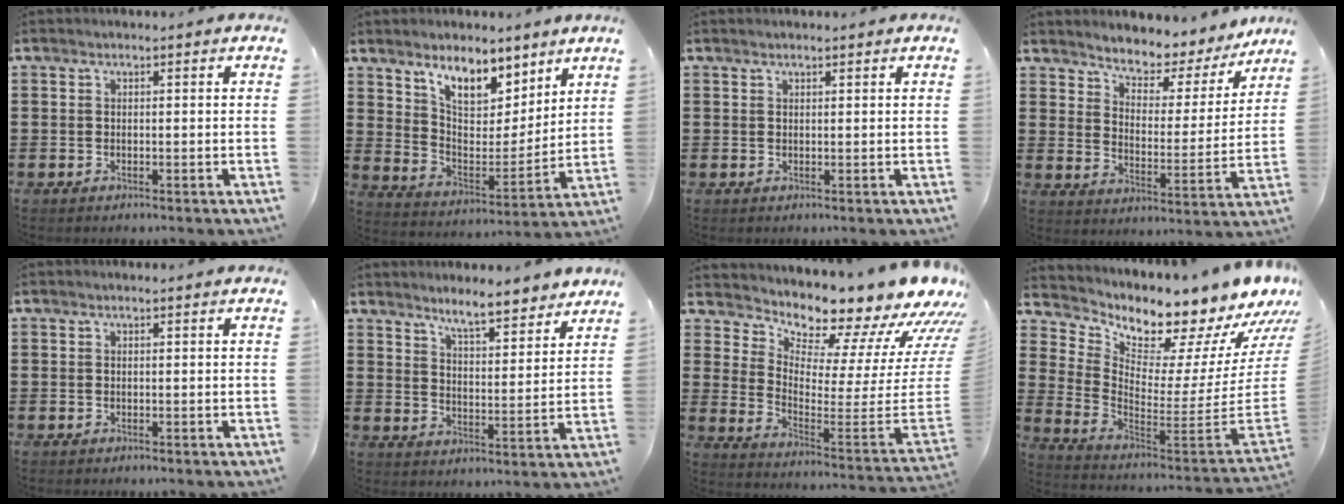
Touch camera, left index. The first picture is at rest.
{"total": 8.9, "force": [7.2, 3.7, 3.7], "torque": [-0.082, -0.035, 0.130]}
{"total": 0.7, "force": [0.6, 0.1, 0.2], "torque": [-0.006, 0.001, 0.012]}
{"total": 4.5, "force": [4.3, 1.3, 0.5], "torque": [-0.031, -0.041, 0.065]}
{"total": 0.0}
{"total": 6.0, "force": [5.6, 0.5, 2.1], "torque": [-0.053, -0.027, 0.097]}
{"total": 8.7, "force": [8.5, 0.4, 1.4], "torque": [-0.046, -0.107, 0.137]}
{"total": 7.9, "force": [7.4, 1.1, 2.7], "torque": [-0.066, -0.090, 0.113]}